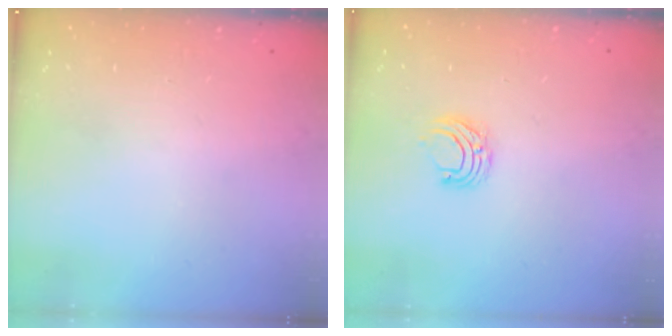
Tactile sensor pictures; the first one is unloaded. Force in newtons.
{"total": 5.6, "press": 5.6, "slide": 0.6}